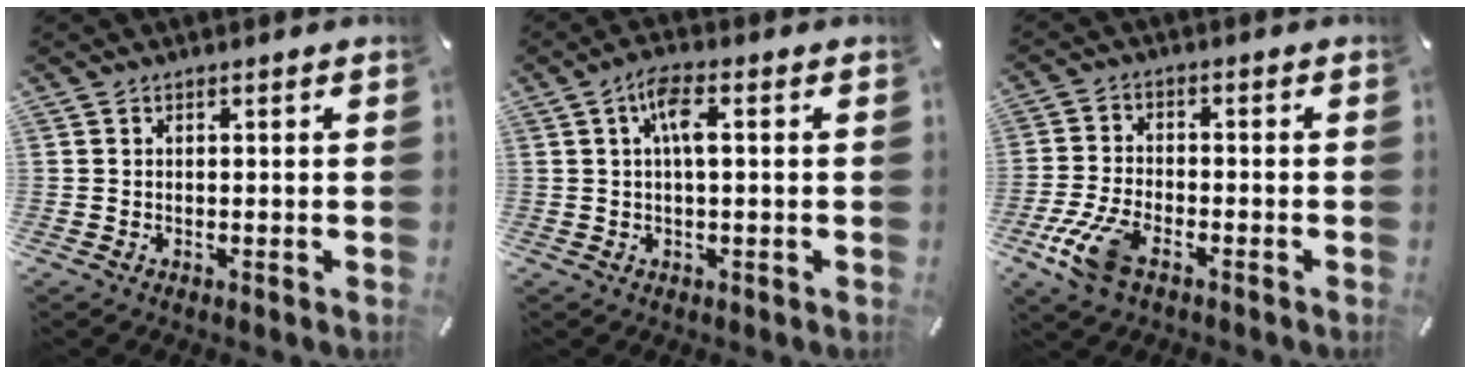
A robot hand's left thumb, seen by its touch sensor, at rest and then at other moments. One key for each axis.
{"total": 5.5, "fx": 0.8, "fy": 1.8, "fz": 5.2, "tx": -0.093, "ty": 0.006, "tz": 0.011}
{"total": 9.2, "fx": -4.8, "fy": 4.4, "fz": 6.5, "tx": -0.147, "ty": 0.006, "tz": -0.089}